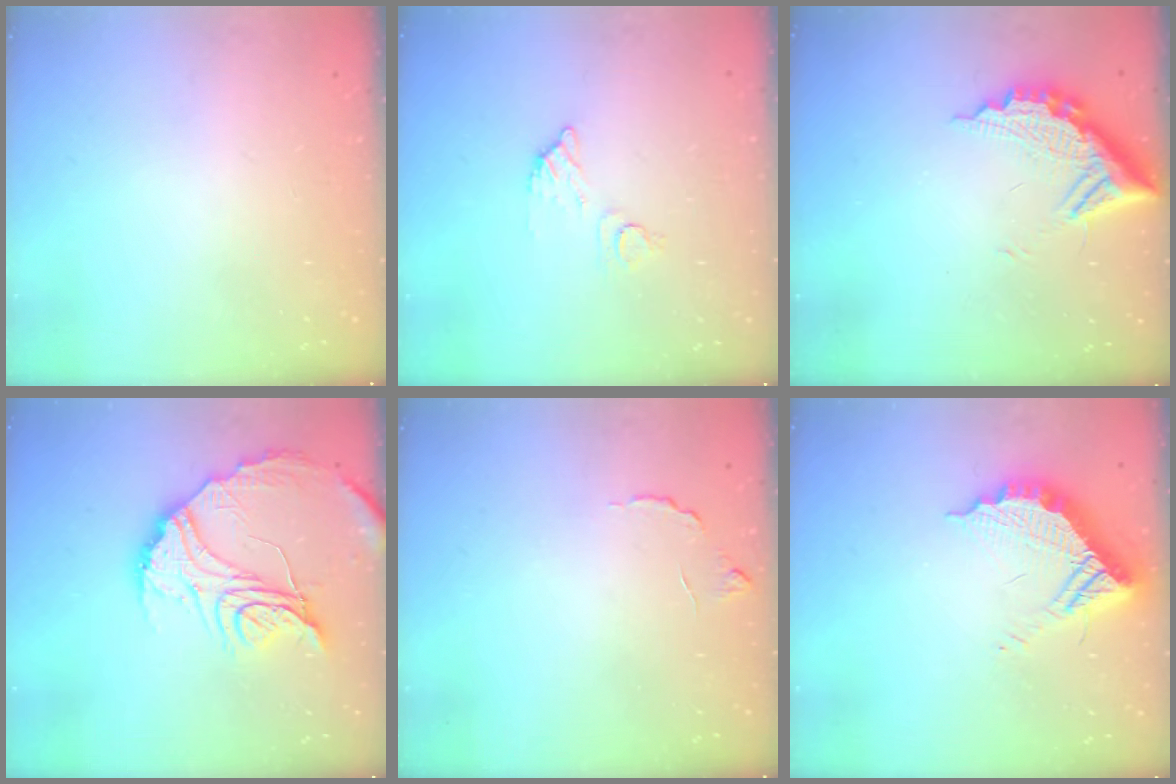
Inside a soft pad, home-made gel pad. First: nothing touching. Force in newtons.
{"total": 5.6, "press": 5.6, "slide": 0.3}
{"total": 12.4, "press": 12.4, "slide": 1.0}
{"total": 18.0, "press": 18.0, "slide": 1.5}
{"total": 6.0, "press": 6.0, "slide": 0.4}
{"total": 14.5, "press": 14.4, "slide": 1.4}